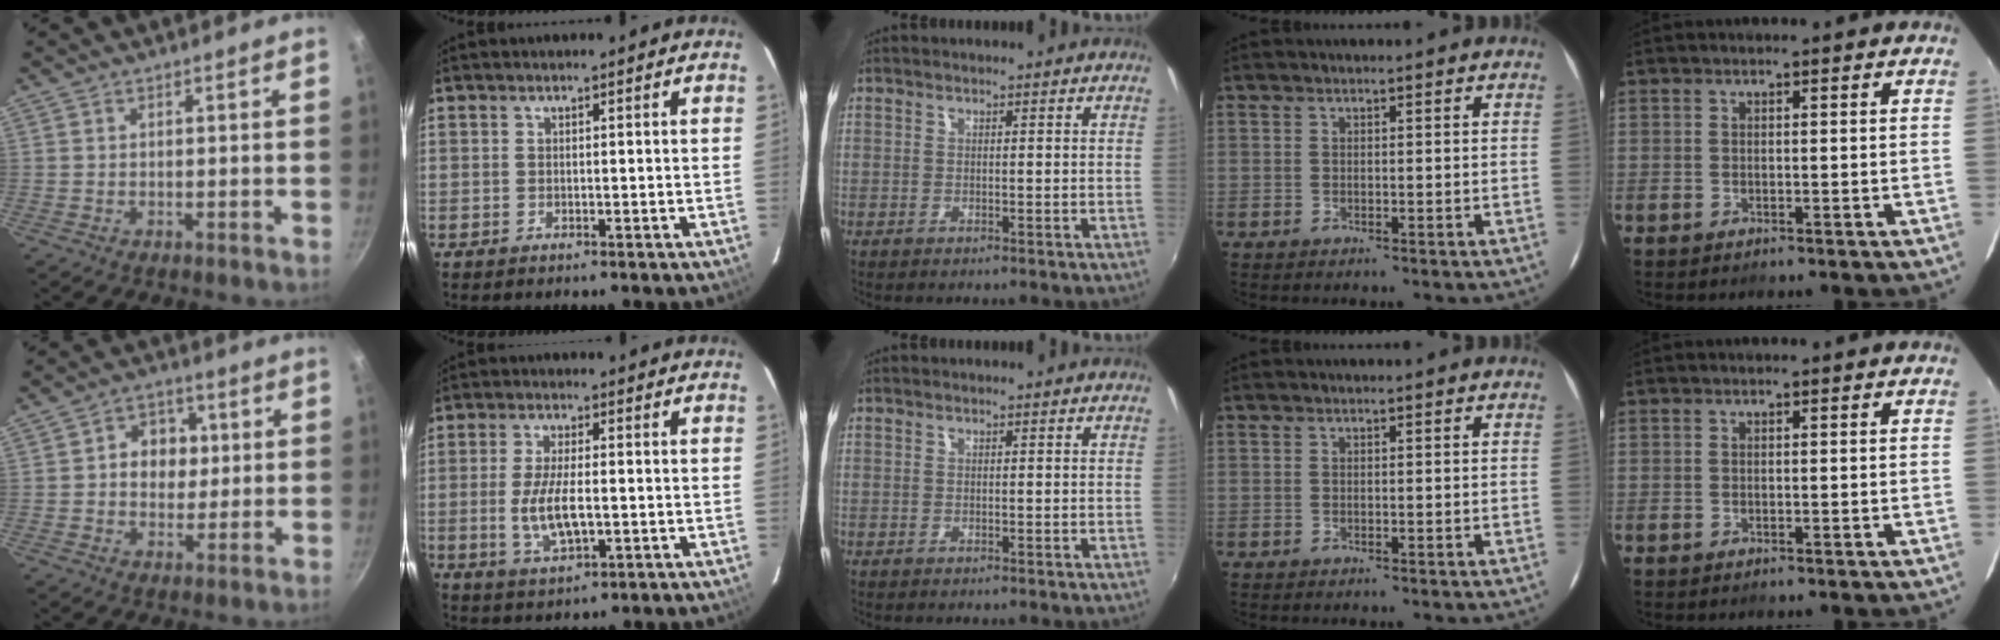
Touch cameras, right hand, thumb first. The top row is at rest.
{"thumb": {"total": 8.2, "force": [1.0, 6.8, 4.6], "torque": [-0.032, 0.002, 0.007]}, "index": {"total": 7.9, "force": [-1.3, 2.9, 7.3], "torque": [-0.147, -0.010, -0.020]}}